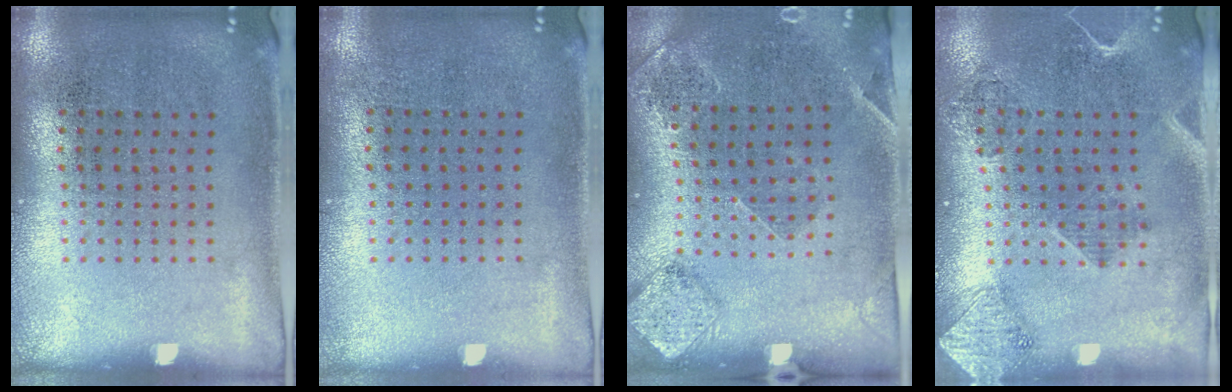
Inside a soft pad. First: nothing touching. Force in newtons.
{"total": 0.0}
{"total": 1.6, "press": 1.5, "slide": 0.5}
{"total": 1.9, "press": 1.6, "slide": 0.9}